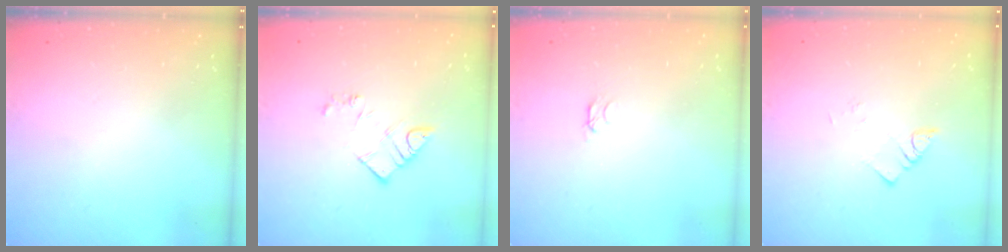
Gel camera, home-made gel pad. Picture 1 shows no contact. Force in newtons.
{"total": 7.6, "press": 7.6, "slide": 0.6}
{"total": 2.4, "press": 2.3, "slide": 0.4}
{"total": 1.9, "press": 1.9, "slide": 0.2}